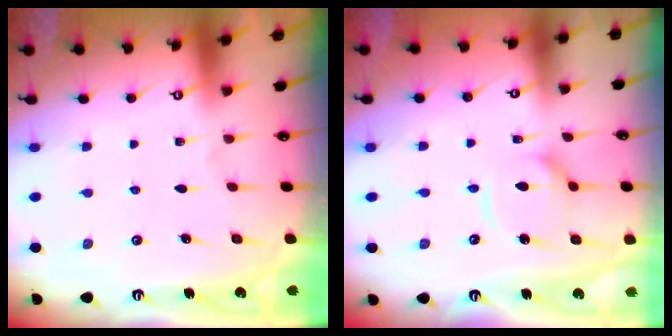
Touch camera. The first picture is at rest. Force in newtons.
{"total": 9.5, "press": 9.5, "slide": 0.9}